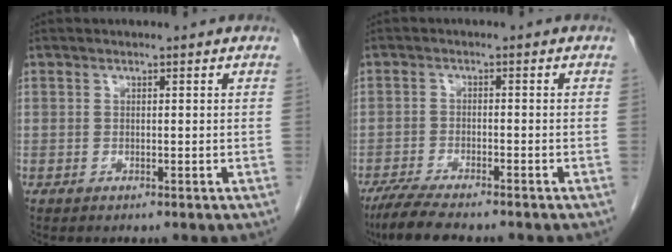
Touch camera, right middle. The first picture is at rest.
{"total": 7.4, "force": [-6.2, 0.9, 4.0], "torque": [-0.070, -0.019, -0.104]}